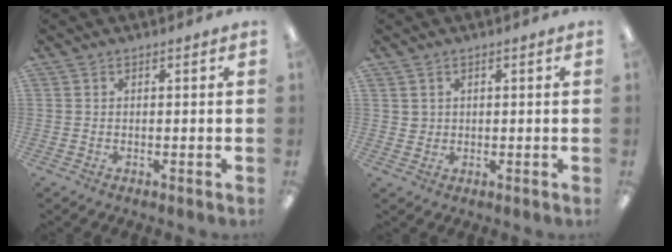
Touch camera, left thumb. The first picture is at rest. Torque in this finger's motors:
{"motor_torque": [-0.13, 0.05, 0.21, -0.21, 0.00]}